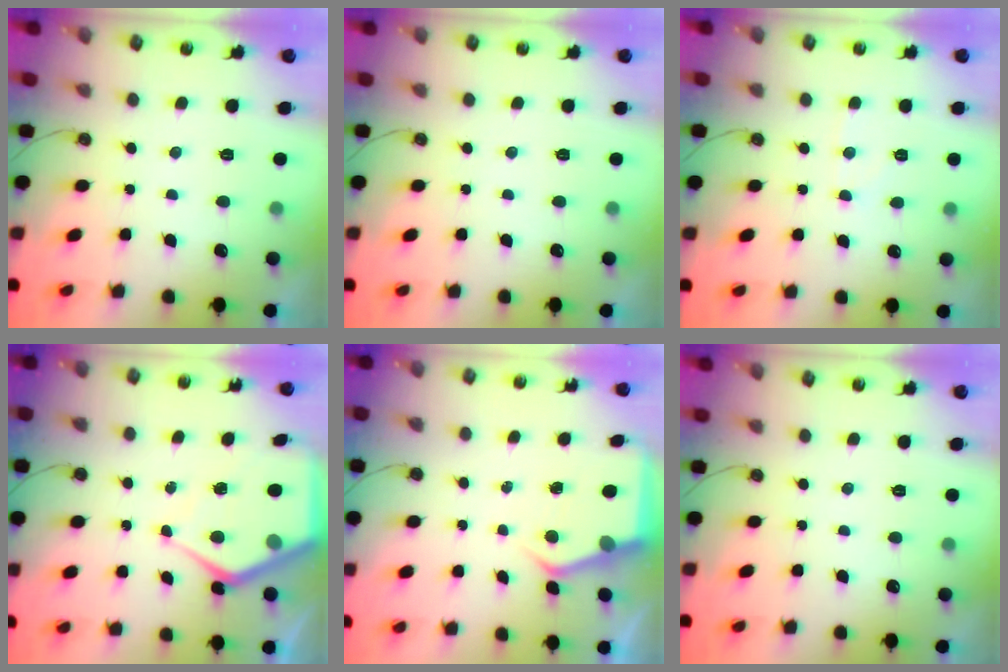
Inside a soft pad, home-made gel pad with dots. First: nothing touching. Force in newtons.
{"total": 0.0}
{"total": 4.4, "press": 4.3, "slide": 0.6}
{"total": 10.1, "press": 10.0, "slide": 1.0}
{"total": 4.5, "press": 4.5, "slide": 0.7}
{"total": 0.0}